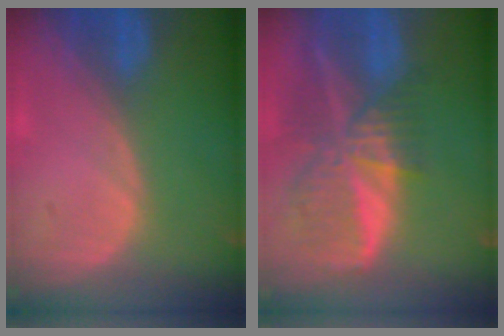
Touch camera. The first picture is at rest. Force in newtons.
{"total": 9.5, "press": 8.2, "slide": 4.7}